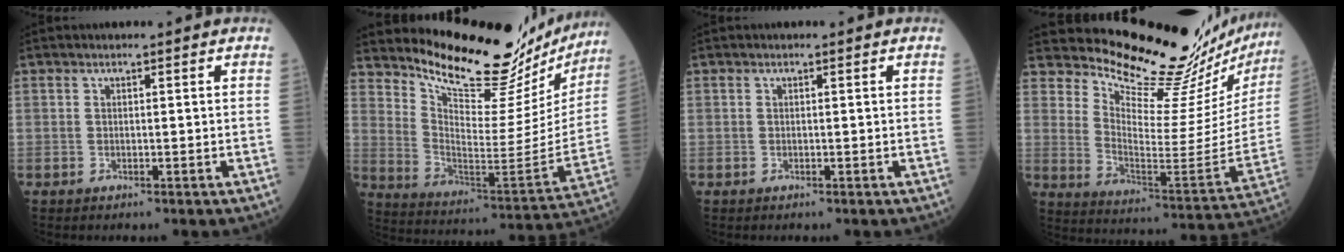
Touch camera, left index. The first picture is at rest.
{"total": 24.5, "force": [22.9, 5.0, 7.1], "torque": [-0.115, -0.098, 0.312]}
{"total": 0.0}
{"total": 23.3, "force": [22.3, 1.8, 6.5], "torque": [-0.118, -0.140, 0.296]}